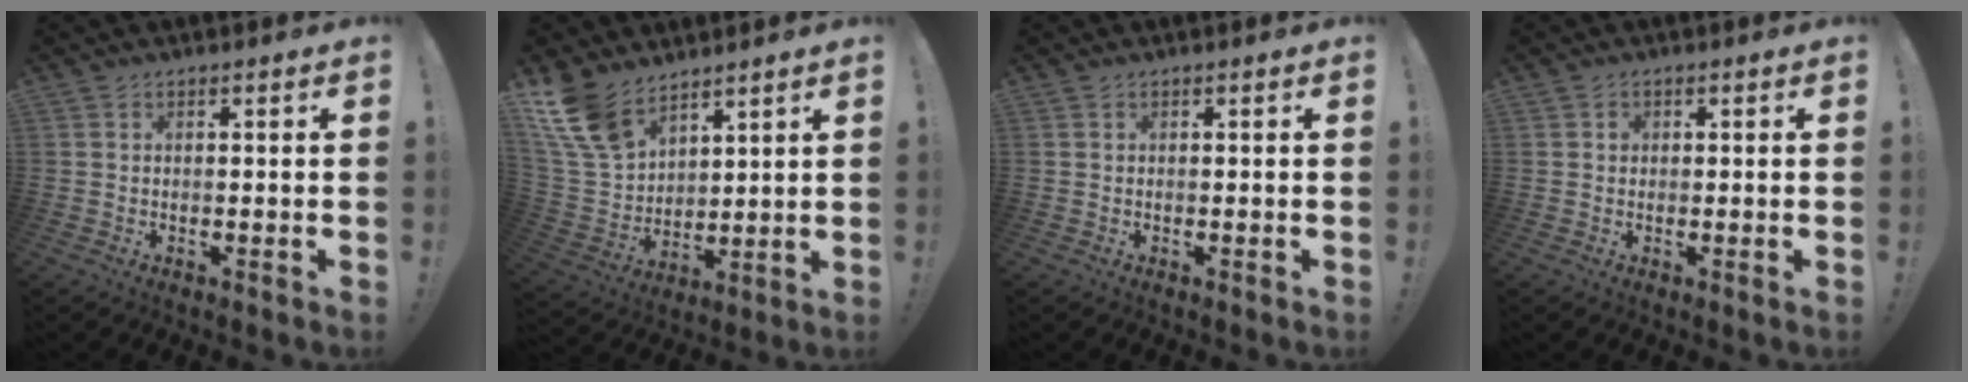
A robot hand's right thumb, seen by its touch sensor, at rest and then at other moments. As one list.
[{"total": 15.0, "force": [10.6, 8.3, 6.7], "torque": [-0.141, -0.068, 0.206]}, {"total": 0.0}, {"total": 1.0, "force": [0.0, 1.0, 0.2], "torque": [-0.002, 0.002, -0.001]}]